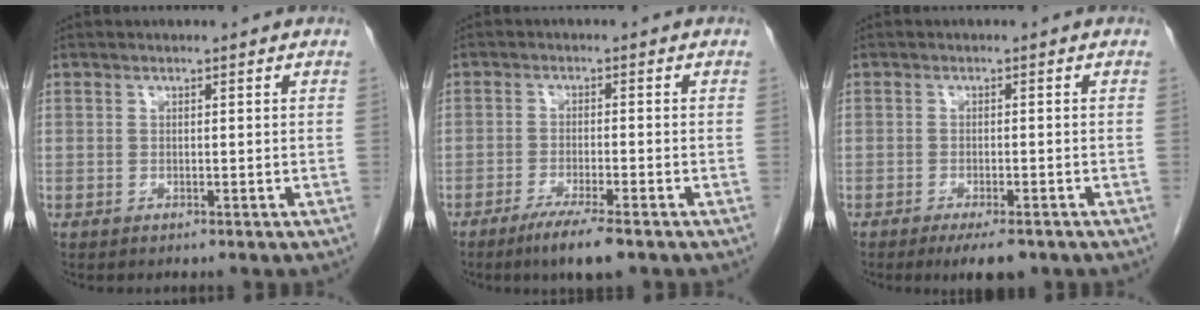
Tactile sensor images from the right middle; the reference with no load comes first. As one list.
[{"total": 6.1, "force": [-4.2, 0.4, 4.4], "torque": [-0.076, -0.014, -0.069]}, {"total": 4.9, "force": [-3.5, 1.3, 3.2], "torque": [-0.045, -0.007, -0.050]}]